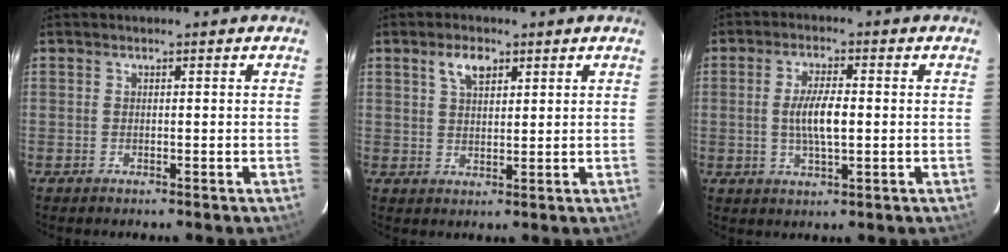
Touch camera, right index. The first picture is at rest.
{"total": 4.4, "force": [2.4, 2.2, 3.0], "torque": [-0.053, 0.010, 0.045]}
{"total": 4.4, "force": [-0.1, 1.7, 4.1], "torque": [-0.075, 0.001, 0.001]}